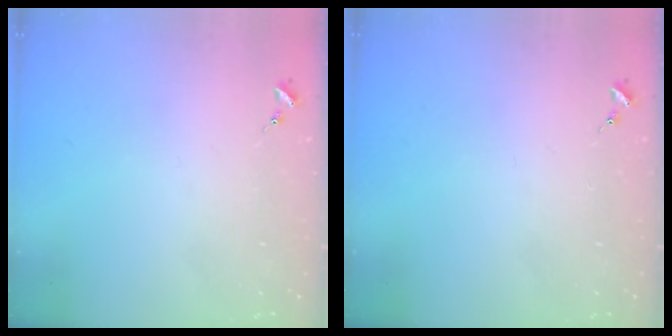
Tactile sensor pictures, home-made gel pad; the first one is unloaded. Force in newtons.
{"total": 0.0}